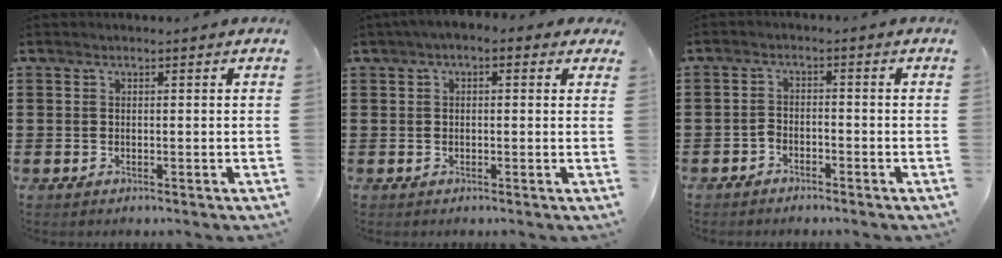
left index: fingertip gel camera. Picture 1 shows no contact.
{"total": 1.8, "force": [0.0, 1.0, 1.5], "torque": [-0.030, 0.008, -0.003]}
{"total": 2.2, "force": [-2.1, 0.8, 0.3], "torque": [-0.014, 0.004, -0.044]}